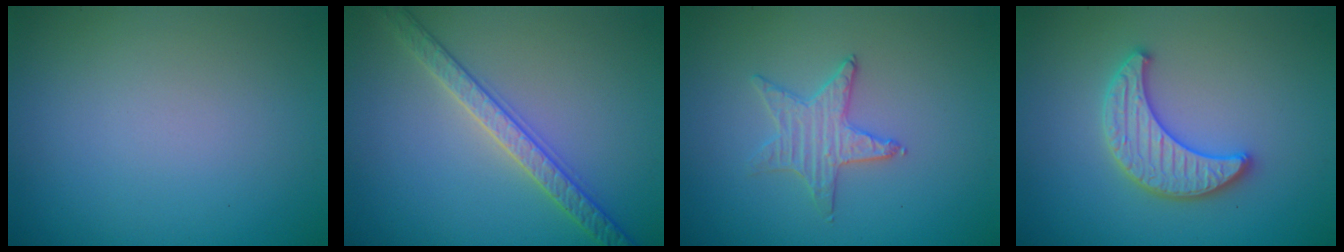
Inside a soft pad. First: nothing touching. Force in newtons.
{"total": 3.3, "press": 3.3, "slide": 0.3}
{"total": 1.6, "press": 1.6, "slide": 0.2}
{"total": 3.4, "press": 3.3, "slide": 0.6}